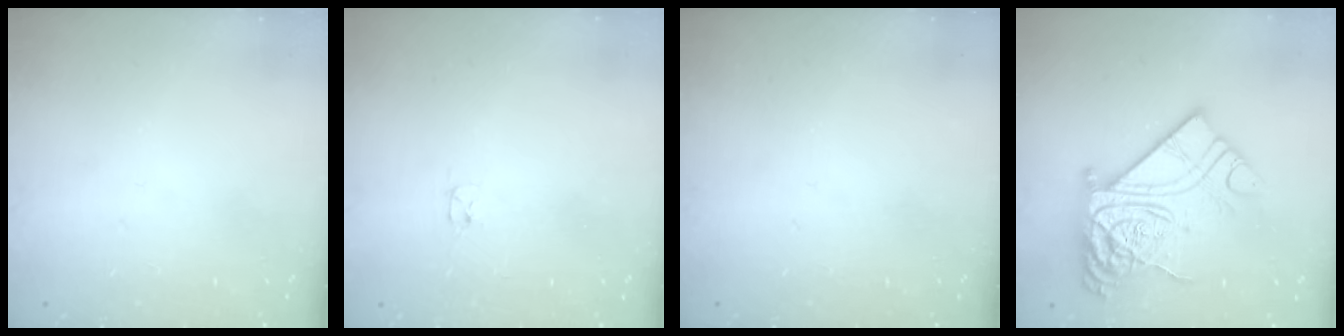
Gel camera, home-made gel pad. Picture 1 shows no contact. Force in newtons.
{"total": 2.4, "press": 2.3, "slide": 0.4}
{"total": 0.0}
{"total": 22.9, "press": 22.8, "slide": 2.0}